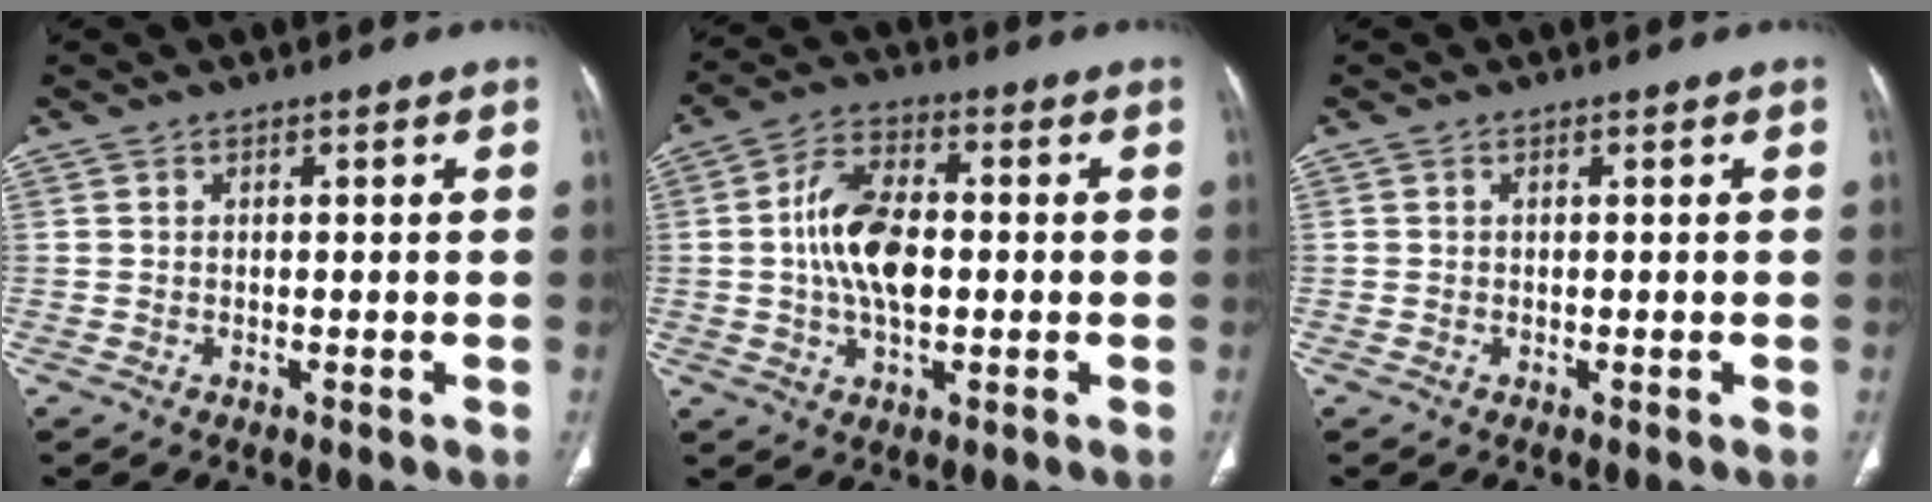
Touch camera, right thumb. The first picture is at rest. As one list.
[{"total": 11.7, "force": [0.1, 6.4, 9.8], "torque": [-0.178, 0.012, -0.002]}, {"total": 0.0}]